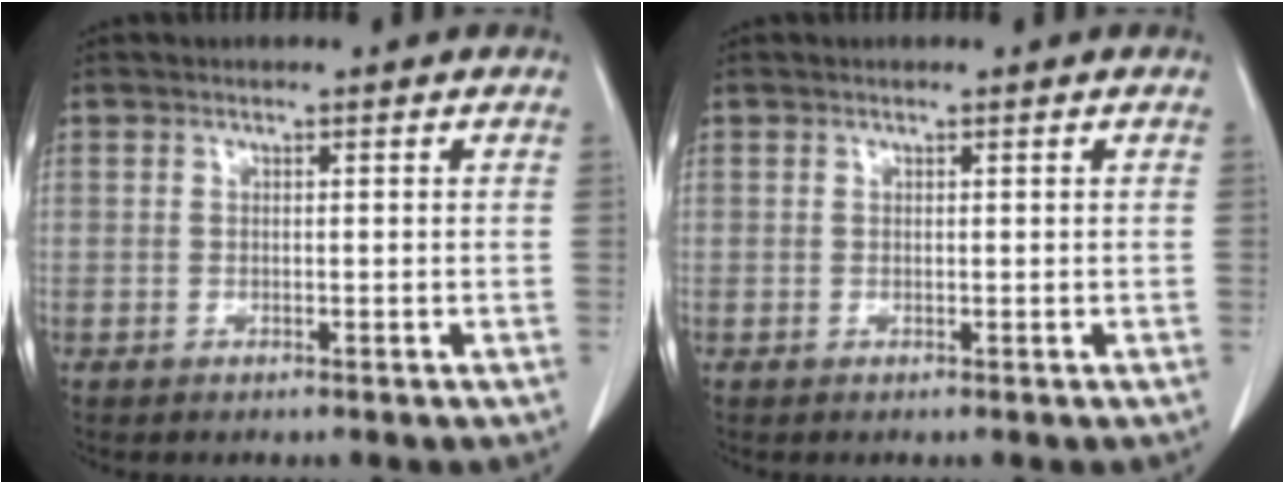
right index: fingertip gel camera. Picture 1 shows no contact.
{"total": 0.0}